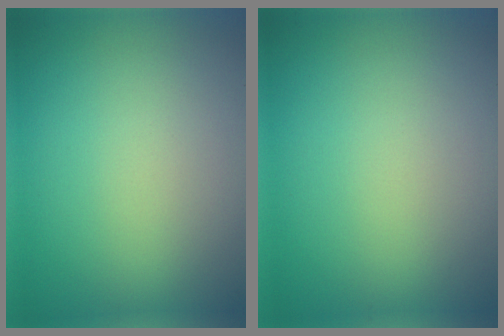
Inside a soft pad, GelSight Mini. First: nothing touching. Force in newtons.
{"total": 0.0}